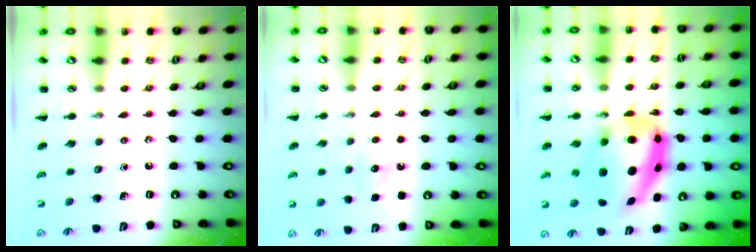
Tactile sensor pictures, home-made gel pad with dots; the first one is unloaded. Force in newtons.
{"total": 6.4, "press": 6.3, "slide": 1.5}
{"total": 12.8, "press": 12.4, "slide": 3.1}